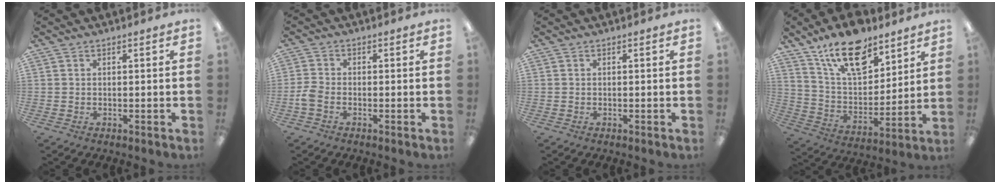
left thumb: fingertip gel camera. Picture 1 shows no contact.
{"total": 2.9, "force": [-1.2, 1.8, 2.0], "torque": [-0.047, 0.002, -0.023]}
{"total": 0.0}
{"total": 17.5, "force": [12.0, 8.5, 9.5], "torque": [-0.160, -0.060, 0.211]}